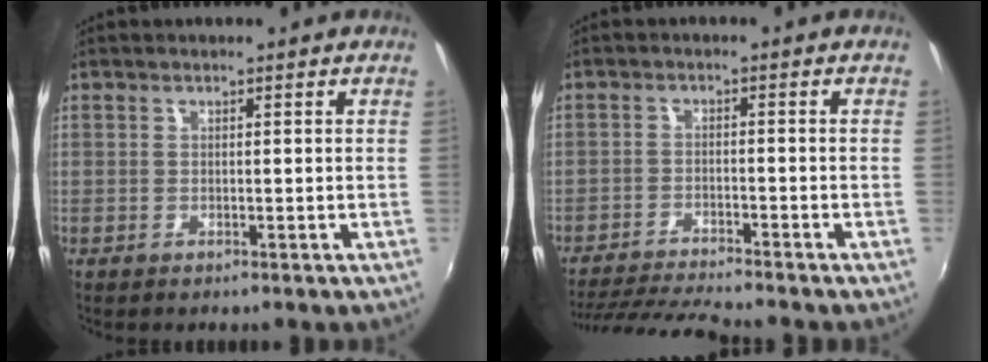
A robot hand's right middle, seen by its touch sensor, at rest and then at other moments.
{"total": 9.5, "force": [-8.8, -0.3, 3.3], "torque": [-0.085, -0.014, -0.155]}